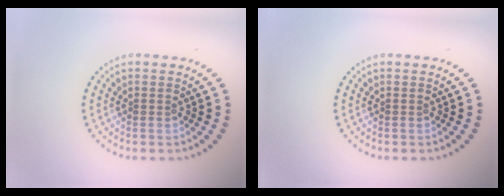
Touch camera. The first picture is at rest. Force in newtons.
{"total": 0.0}